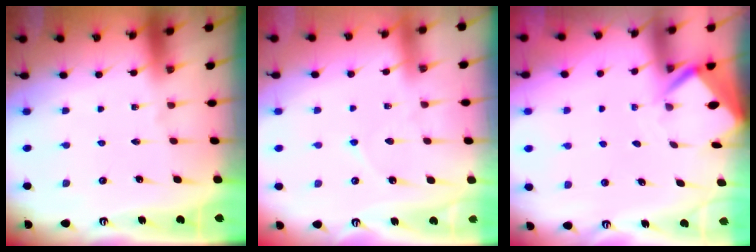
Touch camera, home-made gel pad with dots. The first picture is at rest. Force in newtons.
{"total": 3.8, "press": 3.8, "slide": 0.2}
{"total": 2.8, "press": 2.8, "slide": 0.1}